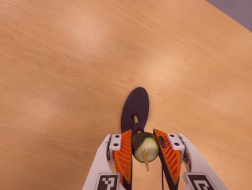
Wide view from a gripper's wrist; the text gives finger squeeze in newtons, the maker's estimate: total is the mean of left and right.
{"total": 8.8, "left": 8.0, "right": 9.5}